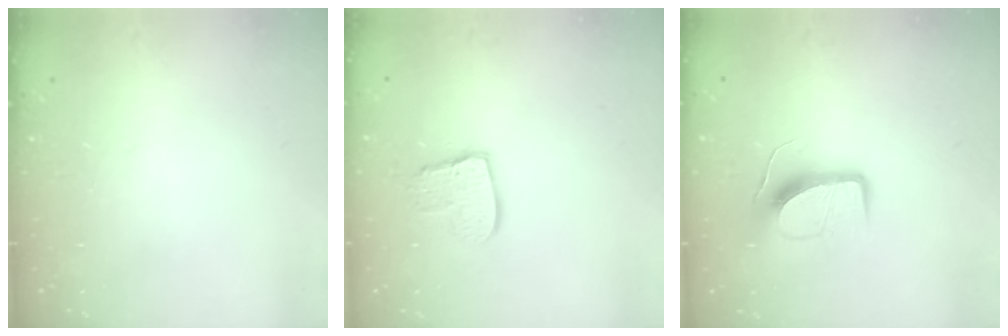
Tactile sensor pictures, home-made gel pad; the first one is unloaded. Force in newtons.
{"total": 9.5, "press": 9.5, "slide": 0.7}
{"total": 10.1, "press": 10.1, "slide": 0.2}